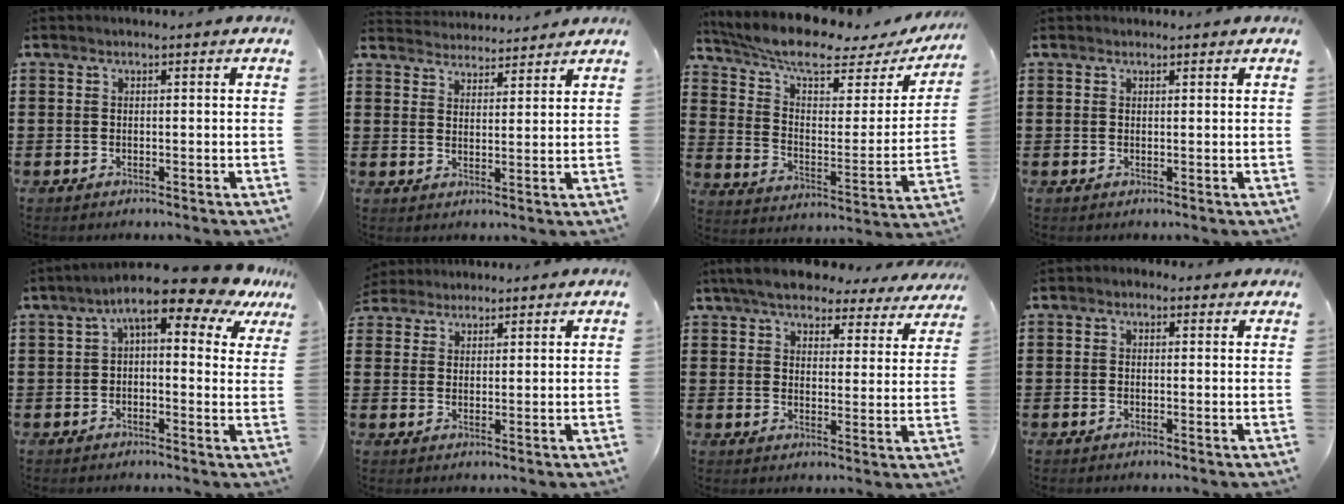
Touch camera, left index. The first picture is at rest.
{"total": 3.8, "force": [3.8, 0.4, -0.1], "torque": [-0.011, -0.016, 0.069]}
{"total": 9.1, "force": [7.2, 1.8, 5.3], "torque": [-0.125, -0.045, 0.123]}
{"total": 0.6, "force": [0.5, 0.3, 0.1], "torque": [-0.003, 0.002, 0.010]}
{"total": 8.7, "force": [5.6, 2.0, 6.4], "torque": [-0.117, -0.020, 0.089]}
{"total": 3.0, "force": [2.8, 1.1, -0.1], "torque": [-0.010, 0.002, 0.054]}
{"total": 6.4, "force": [5.9, 1.2, 2.2], "torque": [-0.070, -0.024, 0.105]}
{"total": 1.0, "force": [0.2, 0.9, 0.4], "torque": [-0.011, 0.007, 0.002]}